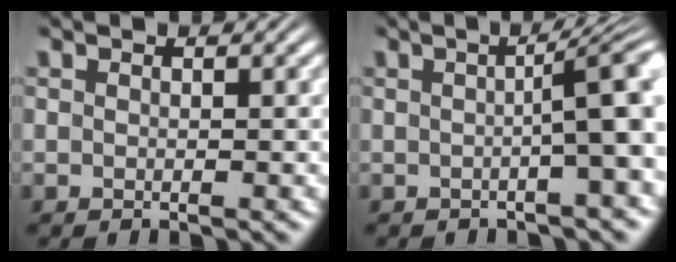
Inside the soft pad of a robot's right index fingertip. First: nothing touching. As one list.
[{"total": 5.1, "force": [-0.3, 1.1, 4.9], "torque": [-0.051, 0.022, -0.013]}]